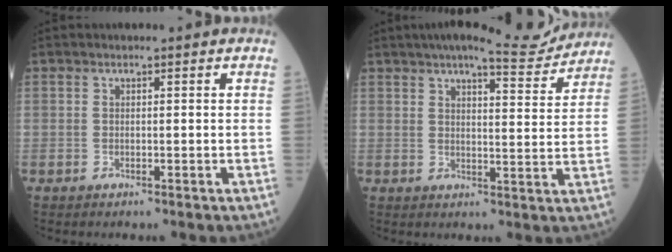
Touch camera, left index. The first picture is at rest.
{"total": 10.8, "force": [10.1, 0.9, 3.8], "torque": [-0.050, -0.004, 0.124]}